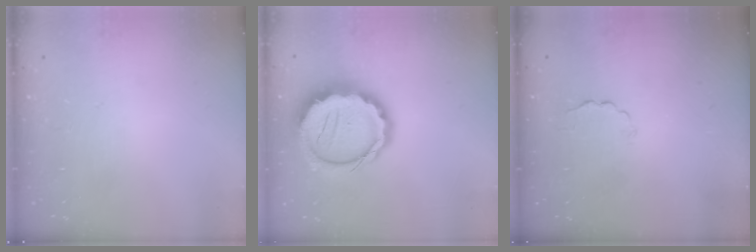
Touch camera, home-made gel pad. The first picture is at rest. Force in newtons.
{"total": 14.5, "press": 14.1, "slide": 3.2}
{"total": 2.2, "press": 2.1, "slide": 0.6}